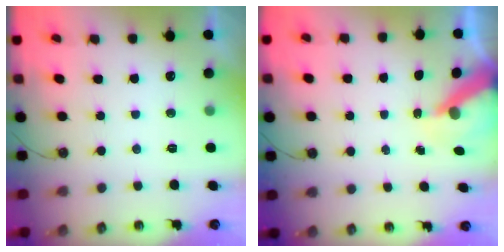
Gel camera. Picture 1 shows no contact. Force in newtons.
{"total": 7.4, "press": 7.3, "slide": 1.0}